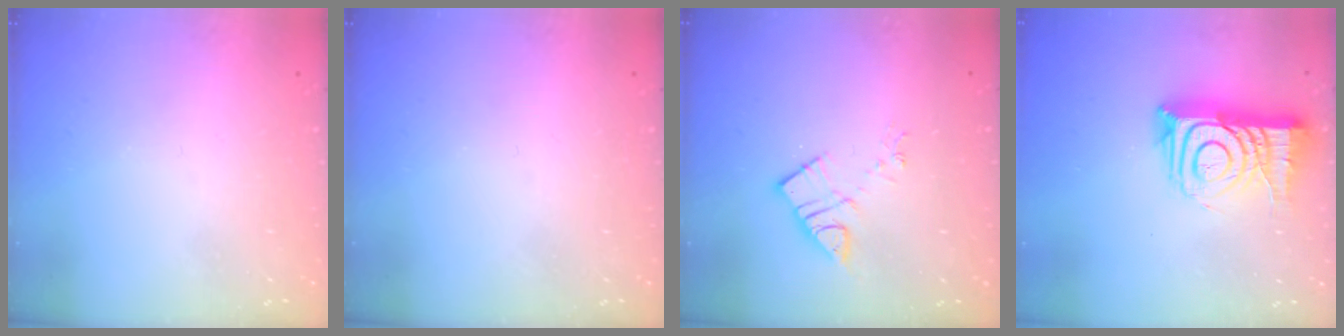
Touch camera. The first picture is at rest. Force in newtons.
{"total": 0.0}
{"total": 7.9, "press": 7.9, "slide": 0.4}
{"total": 14.4, "press": 14.4, "slide": 1.1}